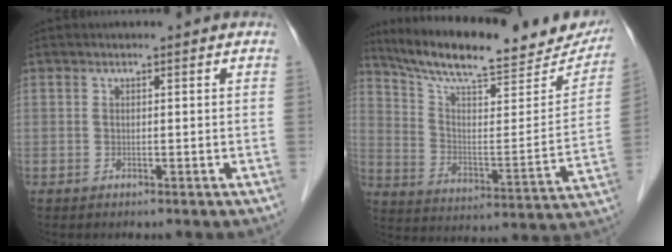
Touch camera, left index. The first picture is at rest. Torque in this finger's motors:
{"motor_torque": [0.23, -0.38, 0.25, 0.09]}